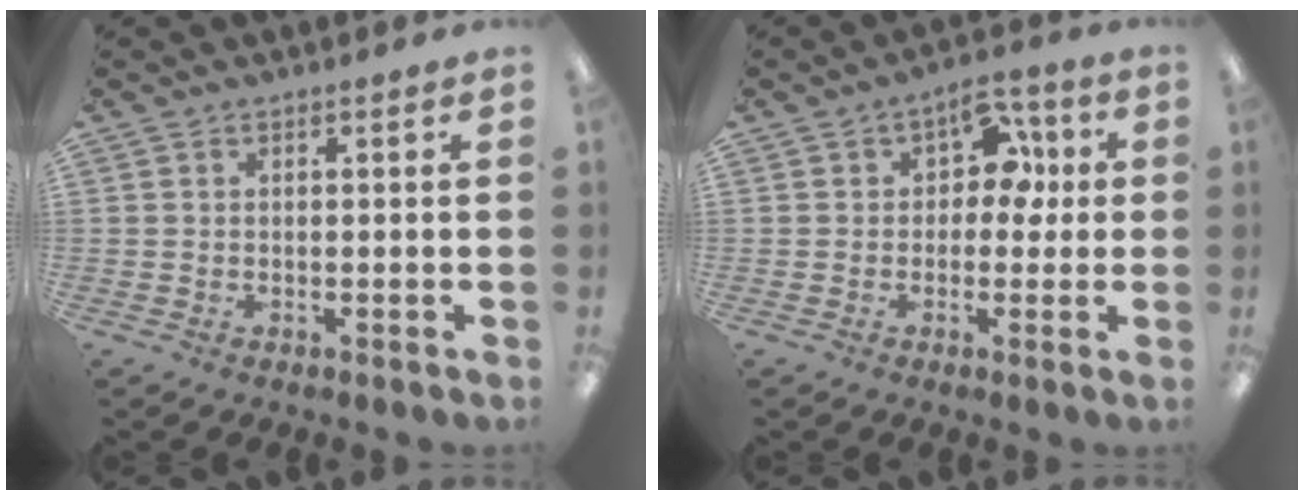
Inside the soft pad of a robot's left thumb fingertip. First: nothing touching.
{"total": 8.4, "force": [2.8, 5.9, 5.2], "torque": [-0.070, 0.000, 0.046]}